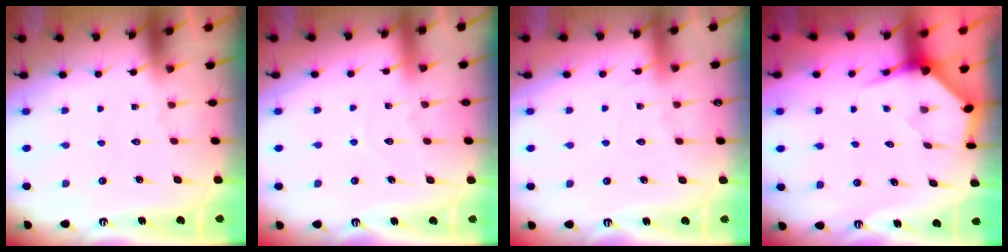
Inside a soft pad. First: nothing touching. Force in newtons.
{"total": 4.6, "press": 4.6, "slide": 0.3}
{"total": 5.4, "press": 5.3, "slide": 0.7}
{"total": 3.9, "press": 3.9, "slide": 0.3}